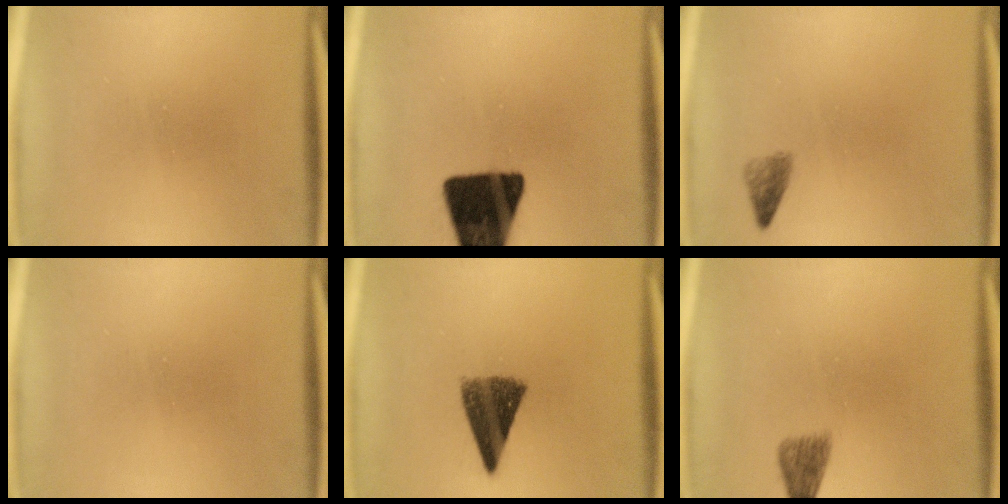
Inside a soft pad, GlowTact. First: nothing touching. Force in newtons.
{"total": 18.0}
{"total": 1.7}
{"total": 0.0}
{"total": 8.7}
{"total": 2.1}